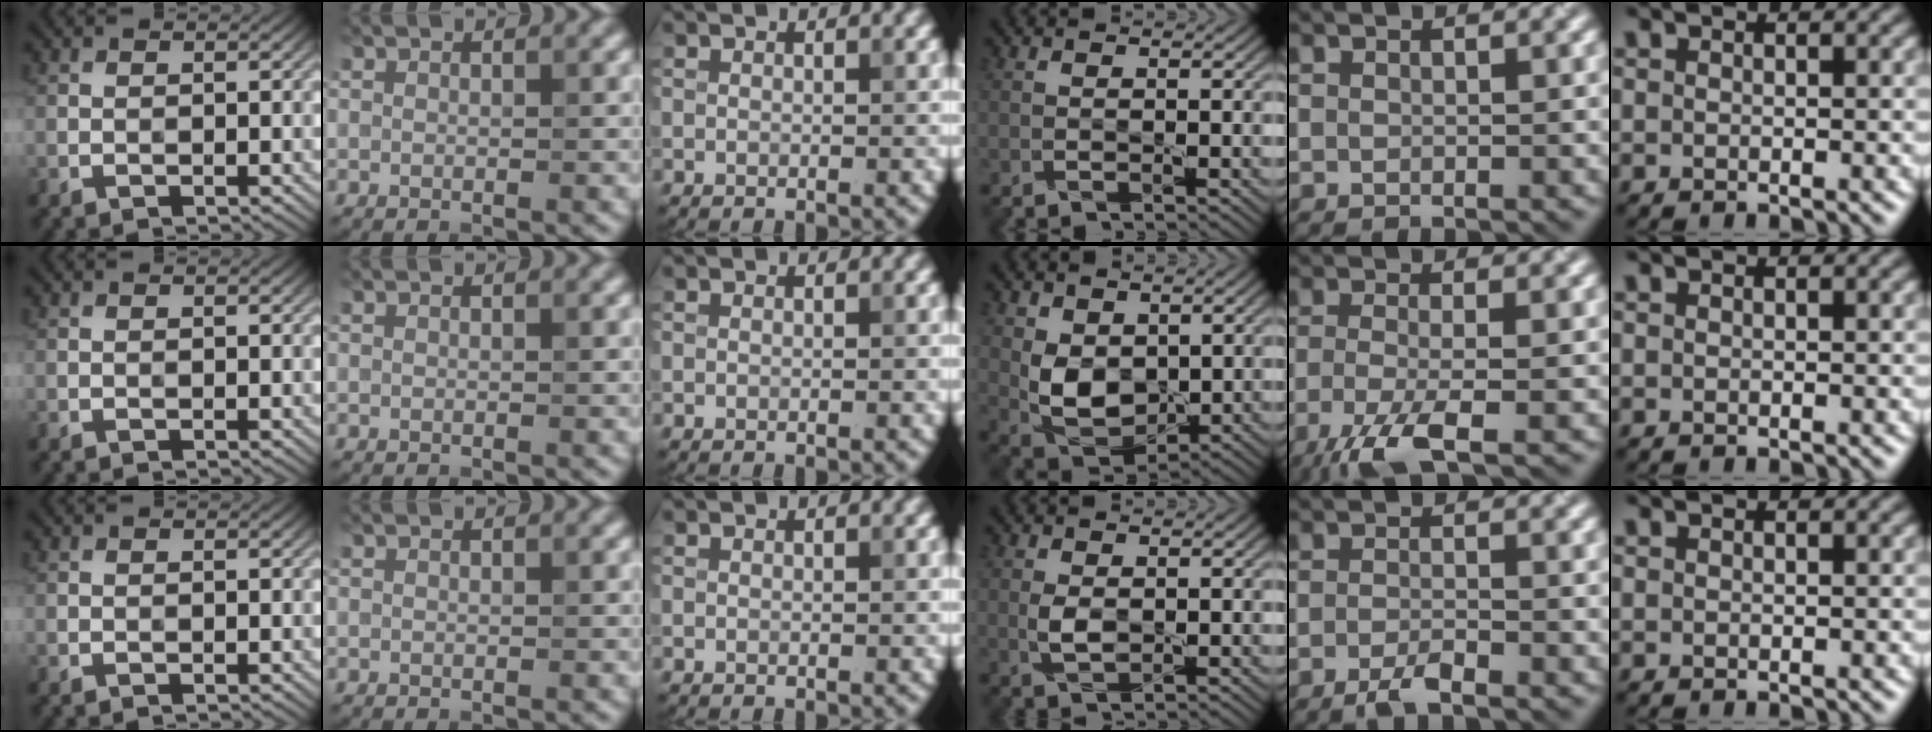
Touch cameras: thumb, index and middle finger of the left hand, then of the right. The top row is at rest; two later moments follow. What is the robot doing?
{"motion": "squeeze", "object": "tweezer"}